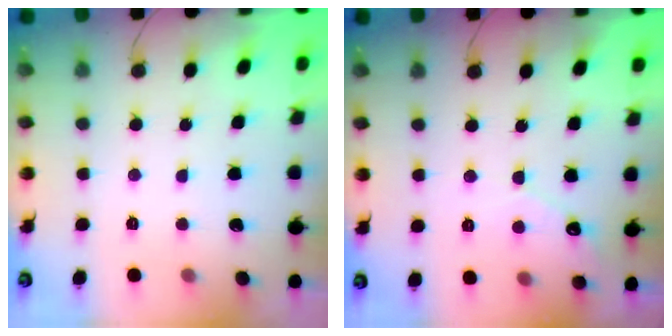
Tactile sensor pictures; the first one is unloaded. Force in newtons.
{"total": 4.0, "press": 3.9, "slide": 0.2}